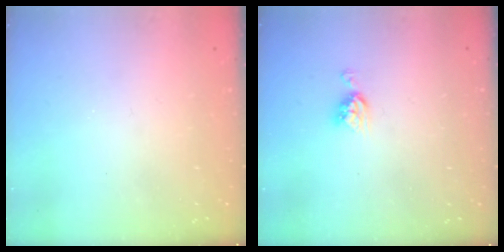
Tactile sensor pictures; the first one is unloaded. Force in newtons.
{"total": 5.0, "press": 5.0, "slide": 0.3}